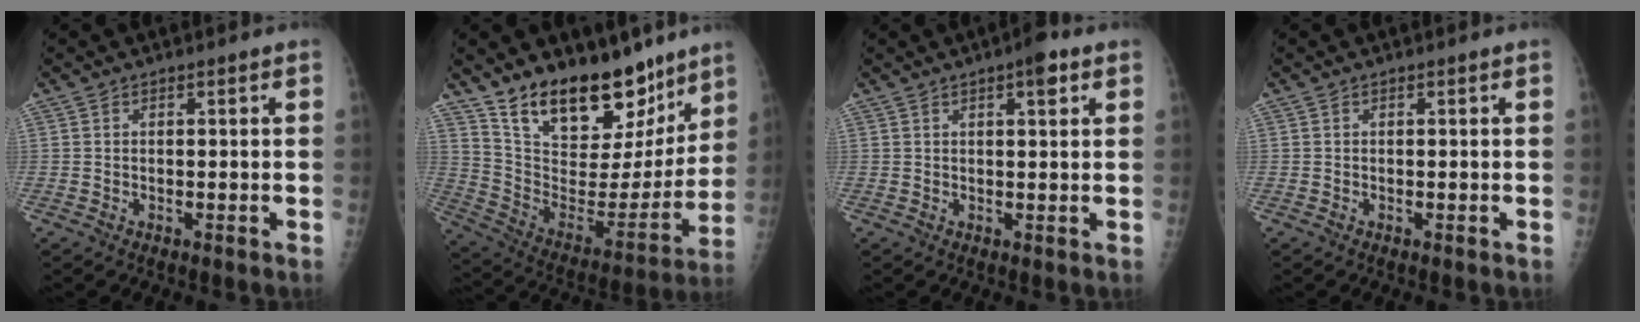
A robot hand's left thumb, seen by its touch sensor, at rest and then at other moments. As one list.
[{"total": 23.9, "force": [17.6, 10.9, 11.9], "torque": [-0.144, -0.091, 0.293]}, {"total": 4.0, "force": [2.1, 1.2, 3.2], "torque": [-0.039, -0.004, 0.024]}, {"total": 0.0}]